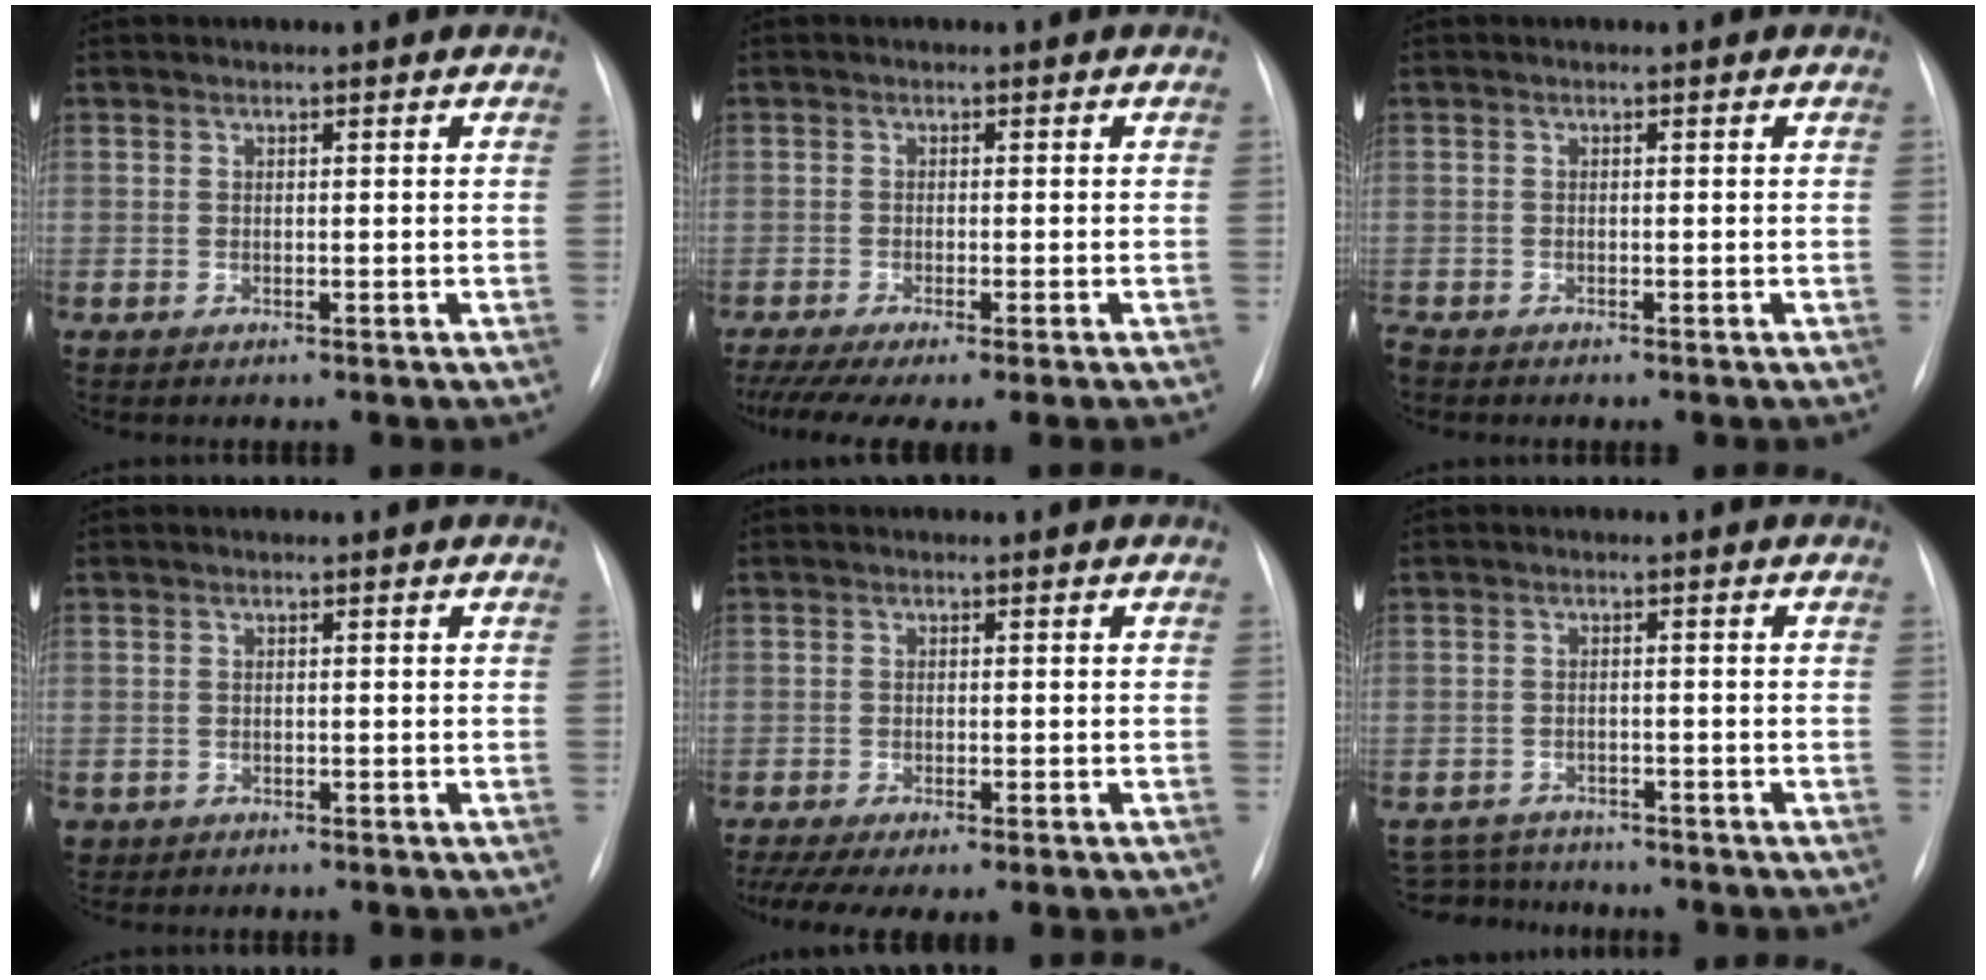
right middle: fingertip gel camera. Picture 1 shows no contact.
{"total": 9.5, "force": [-7.5, 0.7, 5.8], "torque": [-0.084, -0.014, -0.116]}
{"total": 1.3, "force": [-1.1, 0.3, 0.4], "torque": [-0.008, -0.004, -0.016]}
{"total": 1.2, "force": [-0.6, 1.0, 0.1], "torque": [-0.005, 0.003, -0.004]}
{"total": 10.2, "force": [-7.4, 2.5, 6.4], "torque": [-0.114, -0.006, -0.109]}
{"total": 5.4, "force": [-5.2, 1.5, -0.2], "torque": [0.003, 0.002, -0.081]}